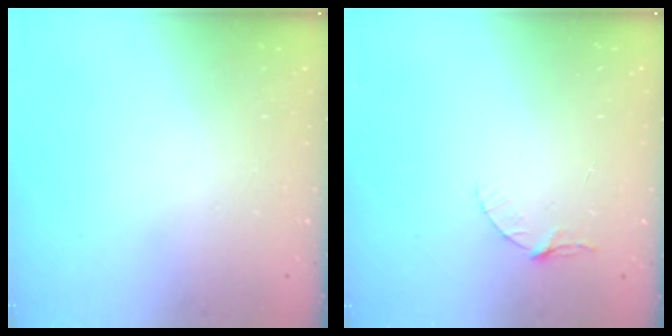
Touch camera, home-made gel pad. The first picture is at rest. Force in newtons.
{"total": 4.0, "press": 3.9, "slide": 0.4}